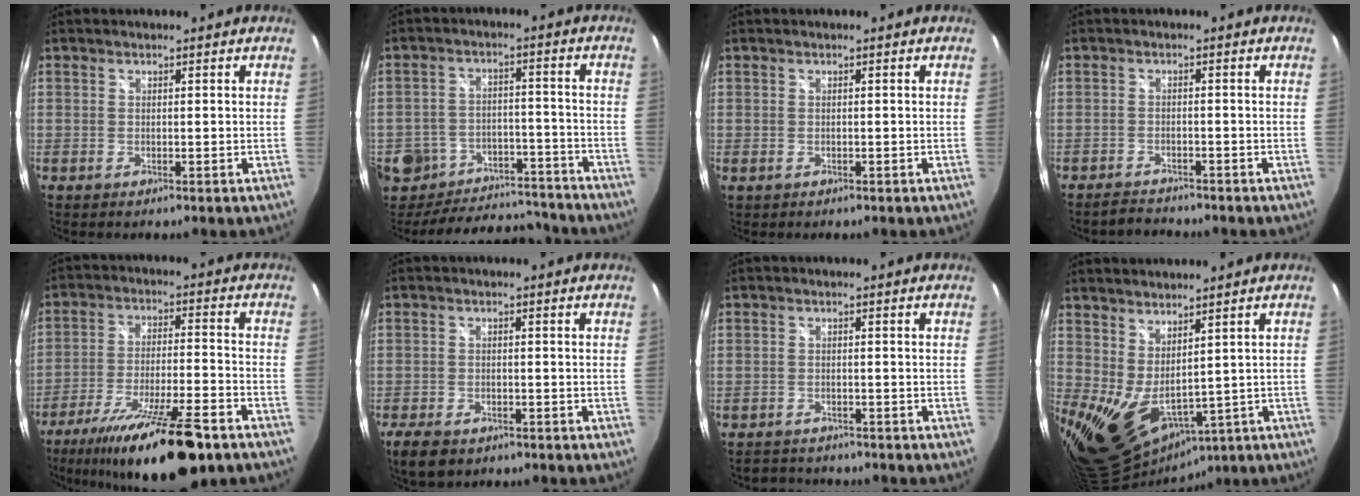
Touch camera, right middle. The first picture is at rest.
{"total": 17.1, "force": [-13.4, 9.2, 5.5], "torque": [-0.135, 0.013, -0.166]}
{"total": 0.9, "force": [0.0, 0.7, 0.5], "torque": [-0.011, -0.001, 0.001]}
{"total": 2.6, "force": [-2.5, 0.9, 0.0], "torque": [-0.009, -0.001, -0.043]}
{"total": 19.8, "force": [-14.3, 3.6, 13.2], "torque": [-0.243, -0.039, -0.230]}
{"total": 6.3, "force": [-4.2, 3.5, 3.2], "torque": [-0.083, -0.019, -0.072]}
{"total": 4.0, "force": [-3.6, 1.7, 0.2], "torque": [-0.013, 0.000, -0.056]}
{"total": 11.3, "force": [0.9, 6.2, 9.5], "torque": [-0.179, -0.036, 0.043]}